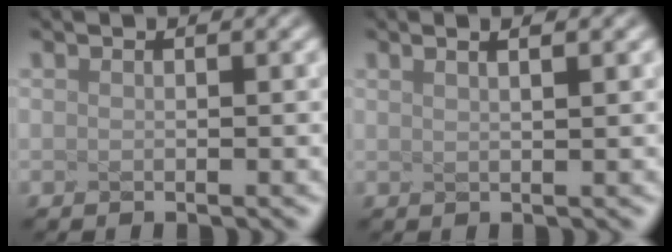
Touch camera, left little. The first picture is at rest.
{"total": 2.0, "force": [1.2, 0.6, 1.5], "torque": [-0.019, 0.026, 0.008]}